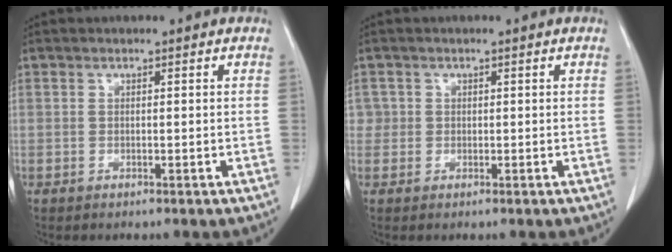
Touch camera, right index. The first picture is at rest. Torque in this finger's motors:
{"motor_torque": [-0.01, -0.01, 0.04, 0.02]}